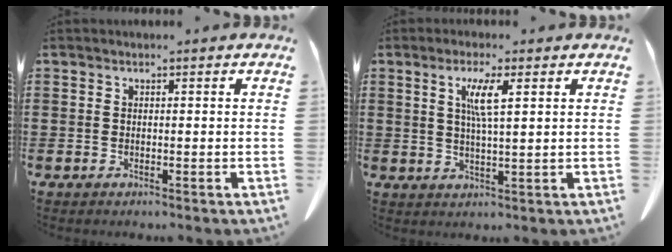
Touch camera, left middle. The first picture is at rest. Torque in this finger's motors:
{"motor_torque": [1.40, 0.74, 0.26, 0.12]}